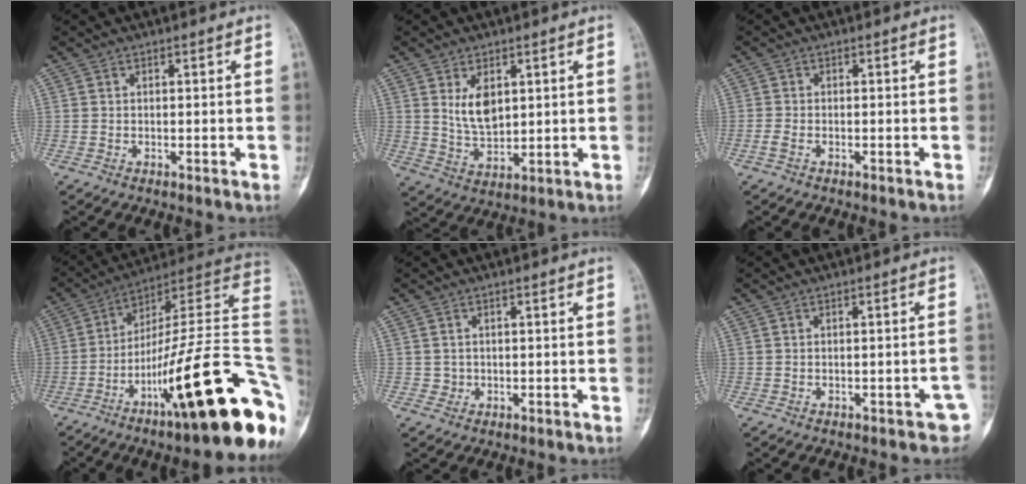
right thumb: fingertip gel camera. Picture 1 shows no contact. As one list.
[{"total": 6.8, "force": [2.3, 3.9, 5.1], "torque": [-0.076, -0.019, 0.054]}, {"total": 1.4, "force": [-0.8, 0.7, 1.0], "torque": [-0.029, 0.002, -0.019]}, {"total": 29.3, "force": [-8.7, 5.7, 27.4], "torque": [-0.311, 0.076, -0.135]}, {"total": 1.1, "force": [-0.2, 1.1, 0.1], "torque": [0.004, 0.005, -0.001]}, {"total": 4.1, "force": [-2.3, 1.9, 2.9], "torque": [-0.019, 0.017, -0.027]}]